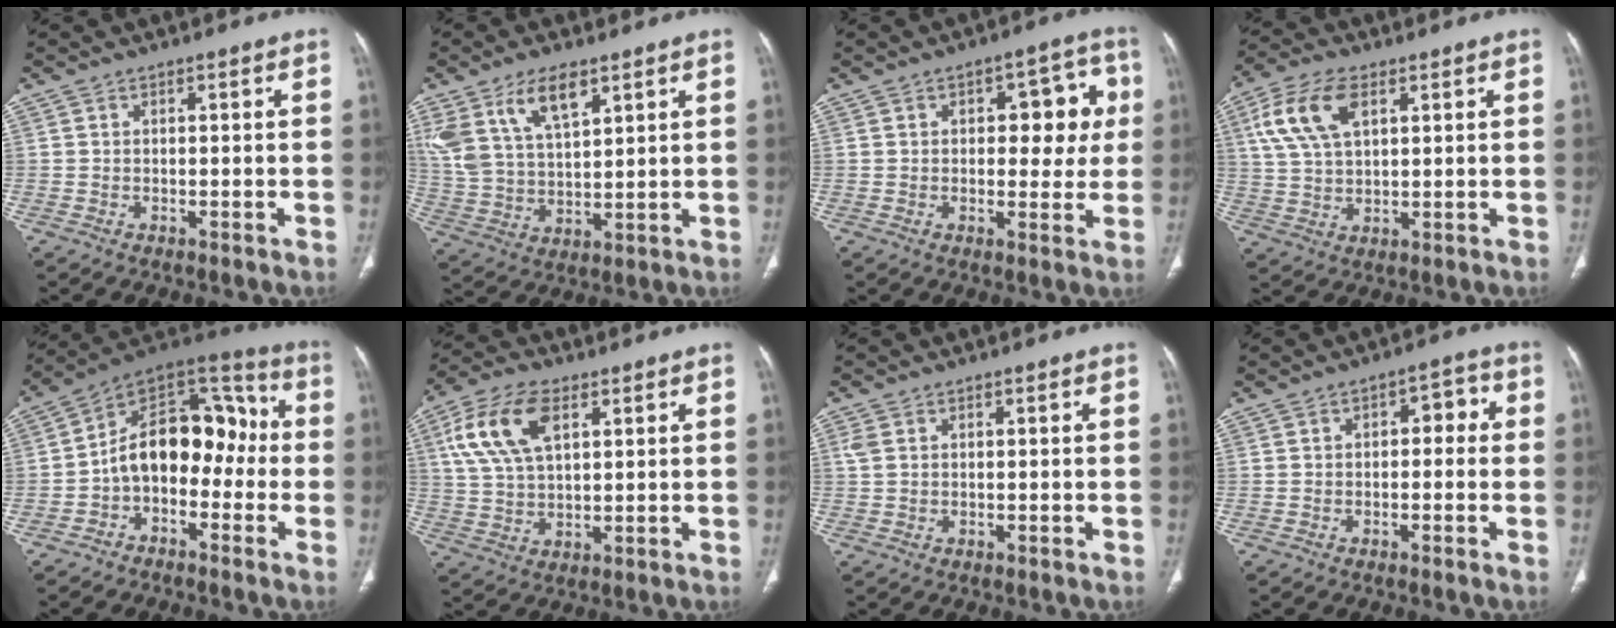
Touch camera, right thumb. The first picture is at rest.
{"total": 12.6, "force": [7.2, 5.7, 8.6], "torque": [-0.163, -0.021, 0.149]}
{"total": 10.5, "force": [2.1, 5.5, 8.7], "torque": [-0.063, 0.010, 0.023]}
{"total": 11.1, "force": [4.4, 5.8, 8.4], "torque": [-0.172, 0.002, 0.087]}
{"total": 15.9, "force": [-2.2, 10.3, 11.8], "torque": [-0.146, 0.072, -0.049]}
{"total": 12.9, "force": [4.9, 6.8, 9.9], "torque": [-0.197, 0.002, 0.095]}
{"total": 1.6, "force": [0.6, 1.0, 1.1], "torque": [-0.037, 0.009, 0.019]}
{"total": 4.2, "force": [0.2, 2.5, 3.4], "torque": [-0.024, 0.016, -0.007]}